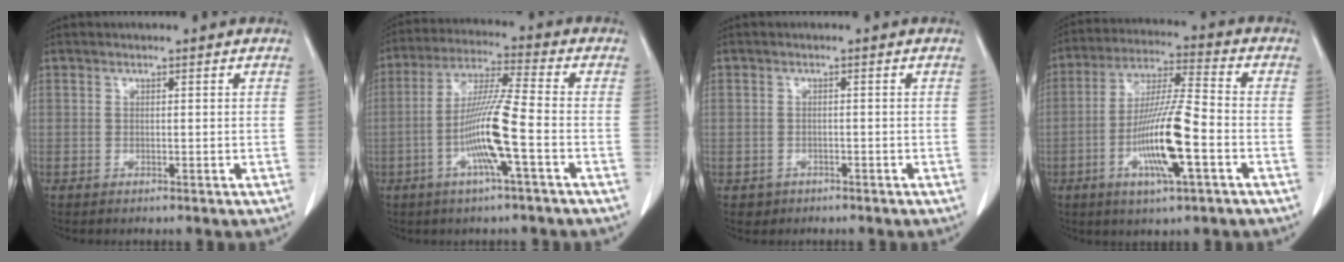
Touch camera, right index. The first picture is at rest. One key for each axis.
{"total": 10.8, "fx": -3.2, "fy": -0.3, "fz": 10.3, "tx": -0.204, "ty": -0.003, "tz": -0.066}
{"total": 1.9, "fx": -0.9, "fy": 1.6, "fz": -0.1, "tx": -0.001, "ty": 0.009, "tz": -0.014}
{"total": 13.1, "fx": -4.1, "fy": 1.1, "fz": 12.4, "tx": -0.239, "ty": -0.007, "tz": -0.077}